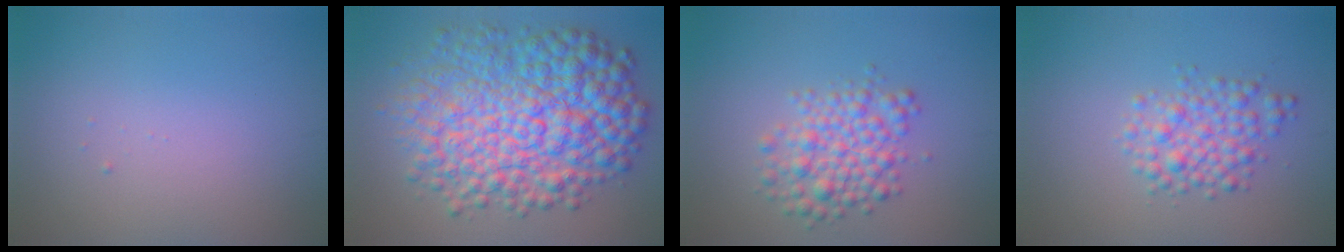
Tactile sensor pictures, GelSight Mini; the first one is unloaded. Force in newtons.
{"total": 11.2, "press": 11.2, "slide": 0.1}
{"total": 4.0, "press": 4.0, "slide": 0.1}
{"total": 3.3, "press": 3.2, "slide": 0.1}